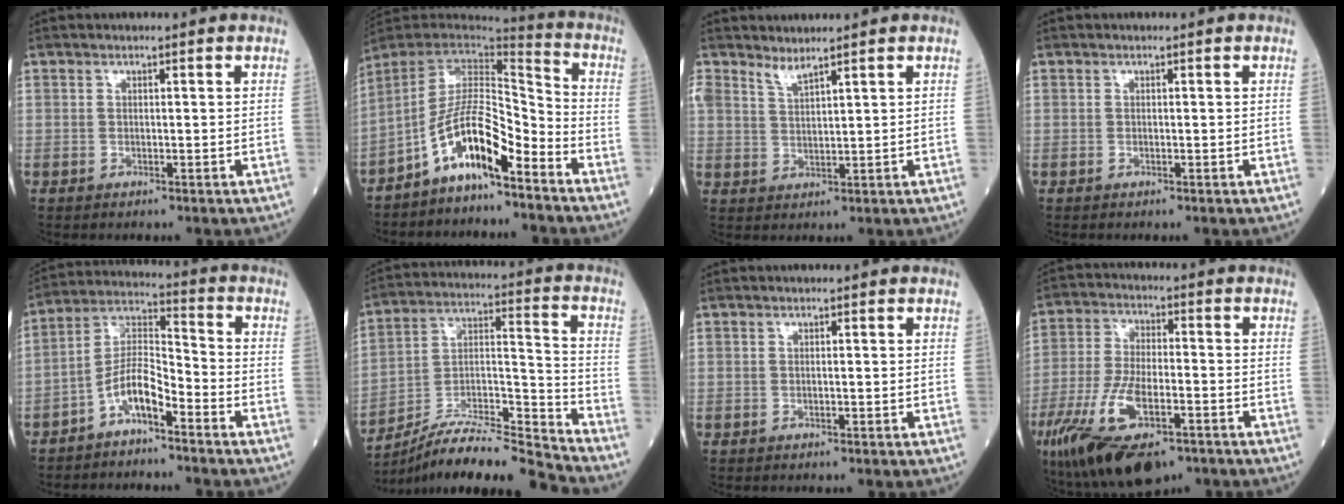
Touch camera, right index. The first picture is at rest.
{"total": 11.4, "force": [-7.0, 2.9, 8.5], "torque": [-0.158, 0.023, -0.130]}
{"total": 2.7, "force": [2.6, 0.2, 1.0], "torque": [-0.024, -0.005, 0.056]}
{"total": 0.0}
{"total": 7.5, "force": [-4.5, 2.3, 5.6], "torque": [-0.113, 0.021, -0.090]}
{"total": 16.9, "force": [-15.8, -0.7, 6.1], "torque": [-0.106, 0.025, -0.279]}
{"total": 0.0}
{"total": 17.1, "force": [-9.5, 6.0, 13.0], "torque": [-0.275, -0.026, -0.163]}